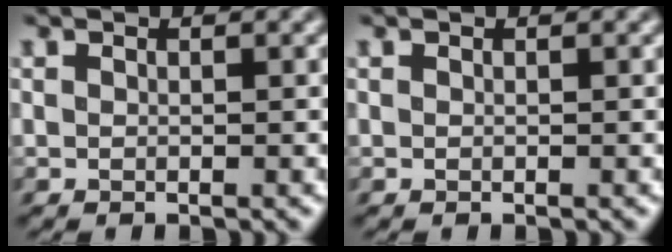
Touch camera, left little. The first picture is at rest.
{"total": 0.0}